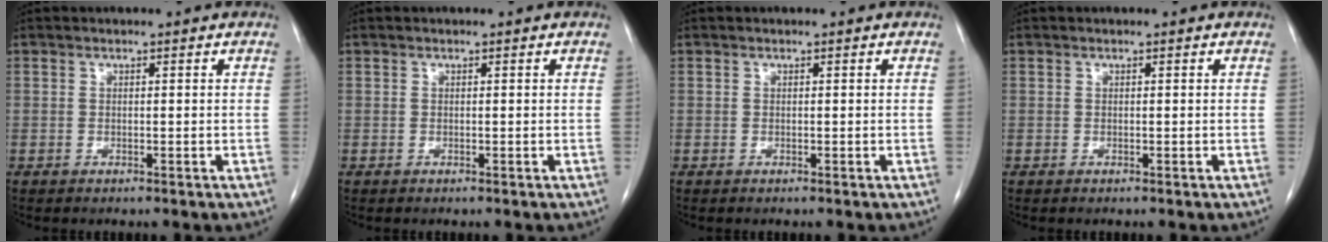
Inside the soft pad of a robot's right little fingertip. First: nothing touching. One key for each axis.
{"total": 0.0}
{"total": 0.0}
{"total": 0.0}